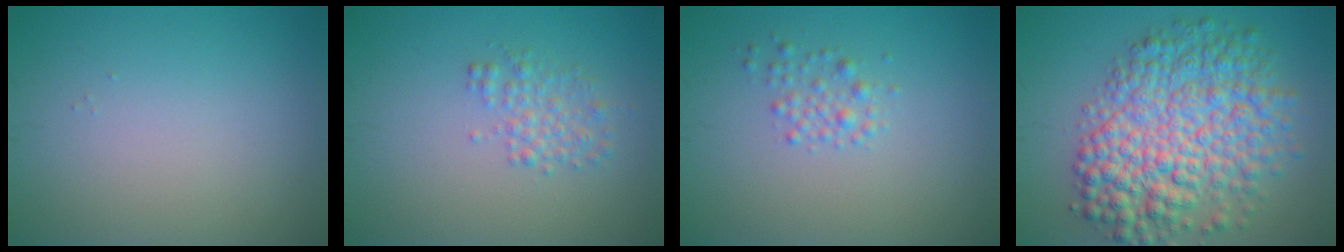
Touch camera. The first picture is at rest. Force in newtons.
{"total": 2.0, "press": 2.0, "slide": 0.0}
{"total": 1.6, "press": 1.6, "slide": 0.0}
{"total": 9.7, "press": 9.7, "slide": 0.1}